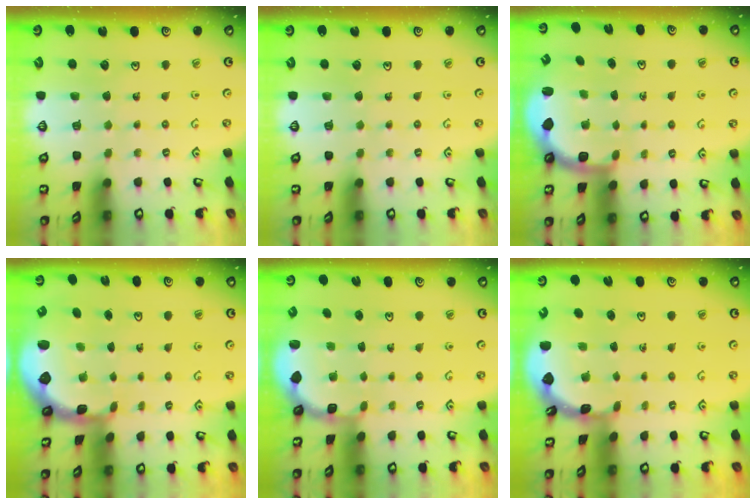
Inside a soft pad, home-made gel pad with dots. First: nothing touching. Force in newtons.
{"total": 0.0}
{"total": 2.1, "press": 1.9, "slide": 1.0}
{"total": 2.3, "press": 1.5, "slide": 1.8}
{"total": 1.8, "press": 1.6, "slide": 0.7}
{"total": 1.8, "press": 1.8, "slide": 0.1}